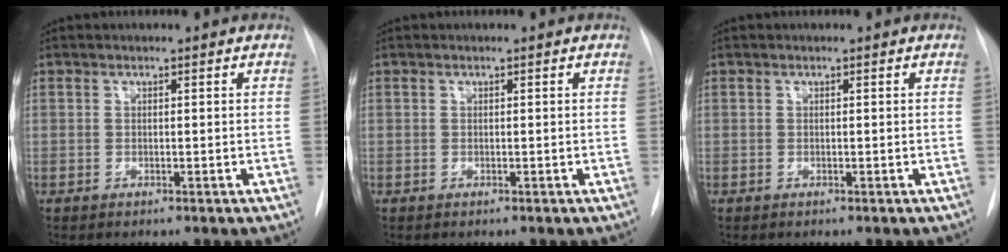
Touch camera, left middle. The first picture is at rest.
{"total": 0.0}
{"total": 0.0}